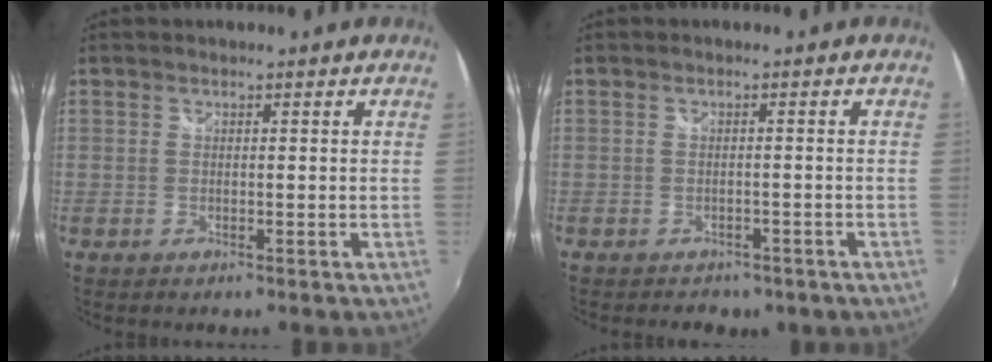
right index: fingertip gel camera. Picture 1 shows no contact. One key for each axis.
{"total": 5.5, "fx": -4.2, "fy": 2.9, "fz": 2.0, "tx": -0.045, "ty": -0.013, "tz": -0.049}